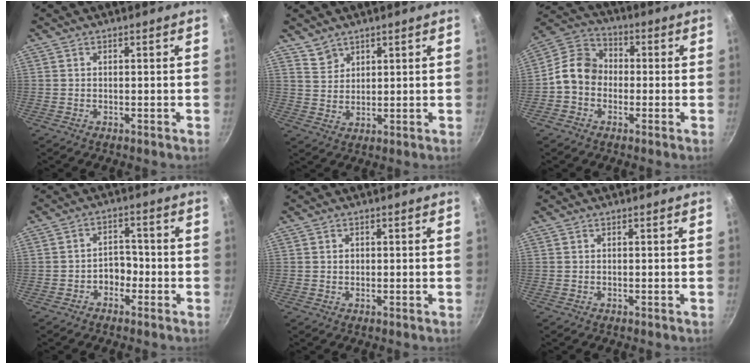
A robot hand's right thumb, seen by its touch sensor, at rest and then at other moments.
{"total": 3.8, "force": [3.0, 2.2, 0.5], "torque": [0.006, -0.004, 0.064]}
{"total": 9.4, "force": [-1.4, 7.8, 5.1], "torque": [-0.062, 0.033, -0.050]}
{"total": 4.1, "force": [-1.9, 3.0, 2.1], "torque": [-0.001, 0.026, -0.034]}
{"total": 1.3, "force": [0.3, 1.1, 0.6], "torque": [-0.008, 0.003, 0.005]}
{"total": 0.0}